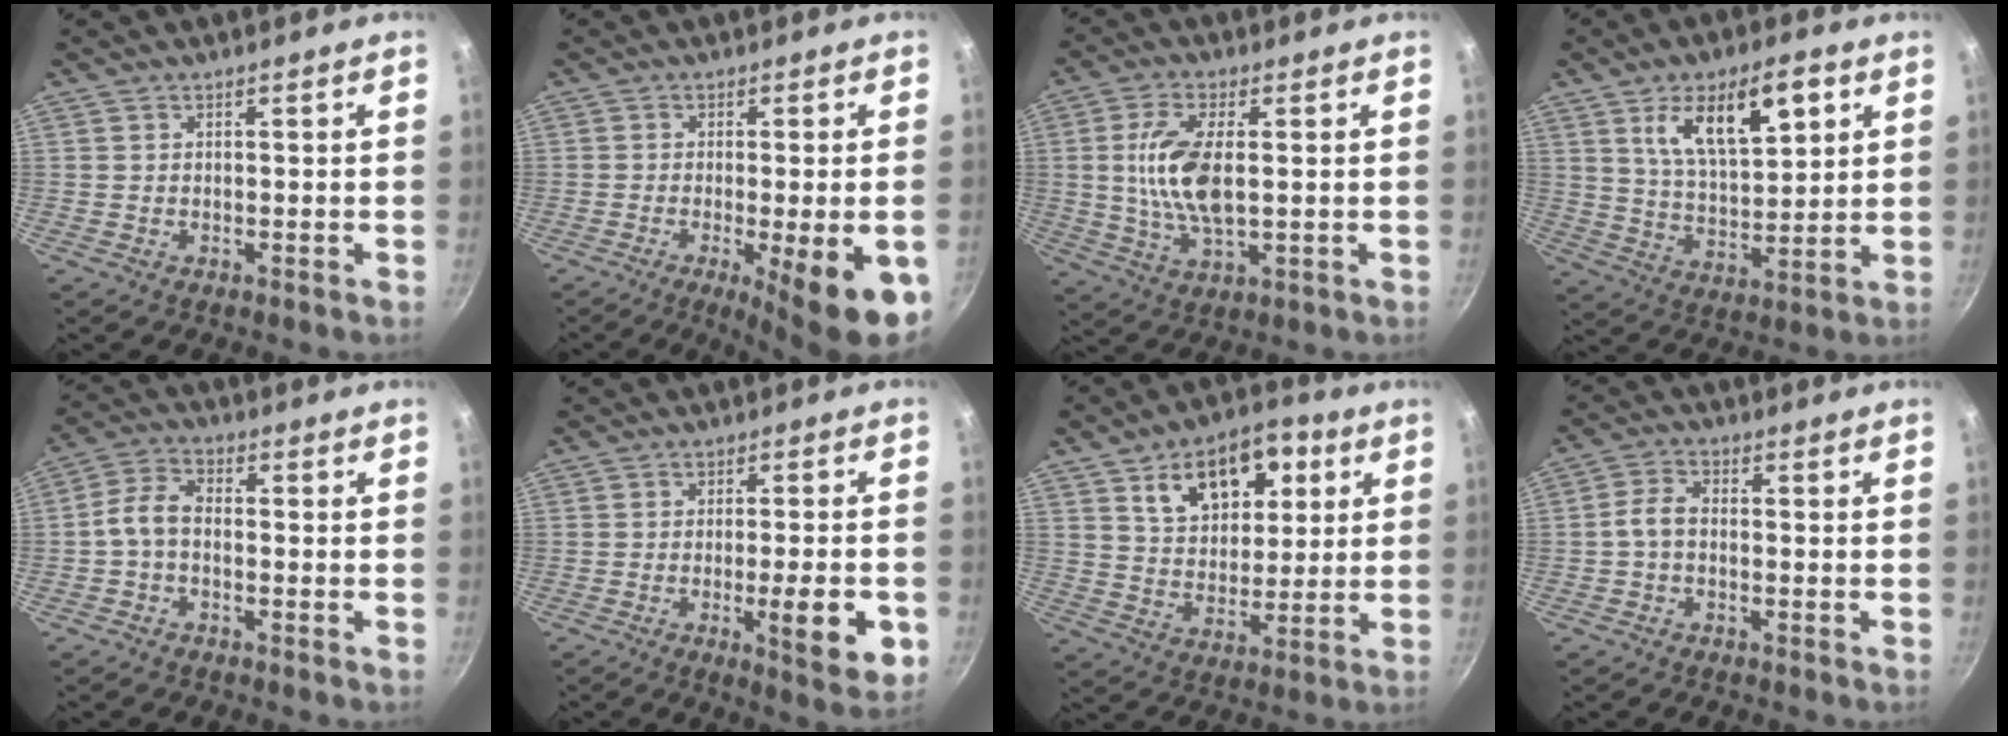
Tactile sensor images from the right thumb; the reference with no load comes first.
{"total": 14.7, "force": [-5.9, 3.7, 13.0], "torque": [-0.139, -0.007, -0.071]}
{"total": 11.4, "force": [1.0, 5.0, 10.1], "torque": [-0.210, -0.009, 0.023]}
{"total": 14.8, "force": [6.4, 6.5, 11.6], "torque": [-0.167, -0.019, 0.117]}
{"total": 8.0, "force": [-1.4, 5.4, 5.7], "torque": [-0.103, 0.032, -0.042]}
{"total": 10.0, "force": [-2.9, 2.2, 9.3], "torque": [-0.128, -0.005, -0.038]}
{"total": 15.4, "force": [6.3, 9.6, 10.2], "torque": [-0.112, -0.010, 0.106]}
{"total": 4.1, "force": [-0.8, 2.5, 3.2], "torque": [-0.062, 0.017, -0.021]}